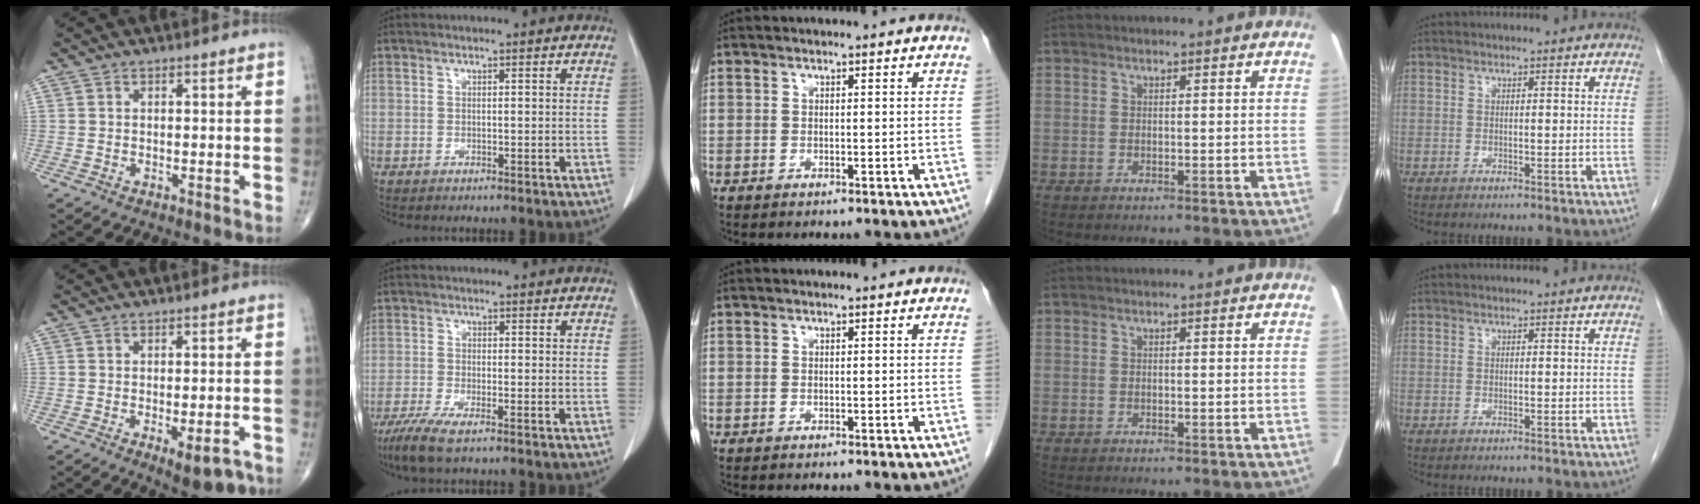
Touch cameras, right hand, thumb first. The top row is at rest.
{"thumb": {"total": 6.2, "force": [-2.8, 2.3, 5.0], "torque": [-0.062, 0.007, -0.028]}, "index": {"total": 5.3, "force": [-3.6, 0.7, 3.8], "torque": [-0.078, -0.015, -0.065]}}